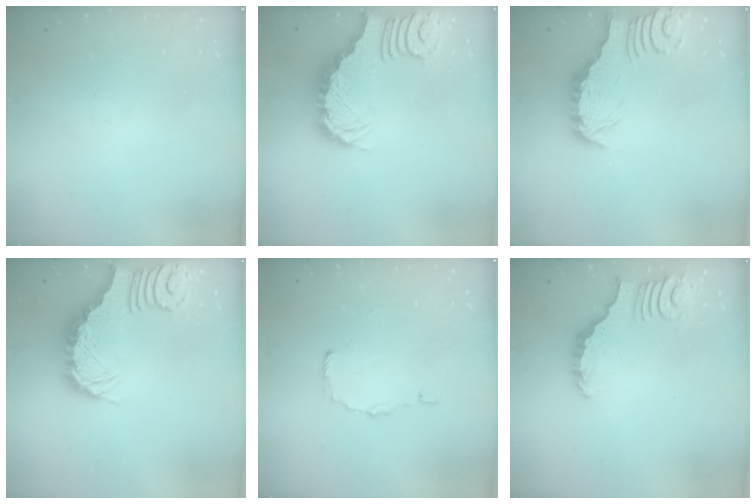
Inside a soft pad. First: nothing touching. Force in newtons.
{"total": 3.2, "press": 3.1, "slide": 0.7}
{"total": 2.9, "press": 2.9, "slide": 0.3}
{"total": 3.2, "press": 3.1, "slide": 0.7}
{"total": 2.0, "press": 2.0, "slide": 0.1}
{"total": 3.4, "press": 3.4, "slide": 0.5}